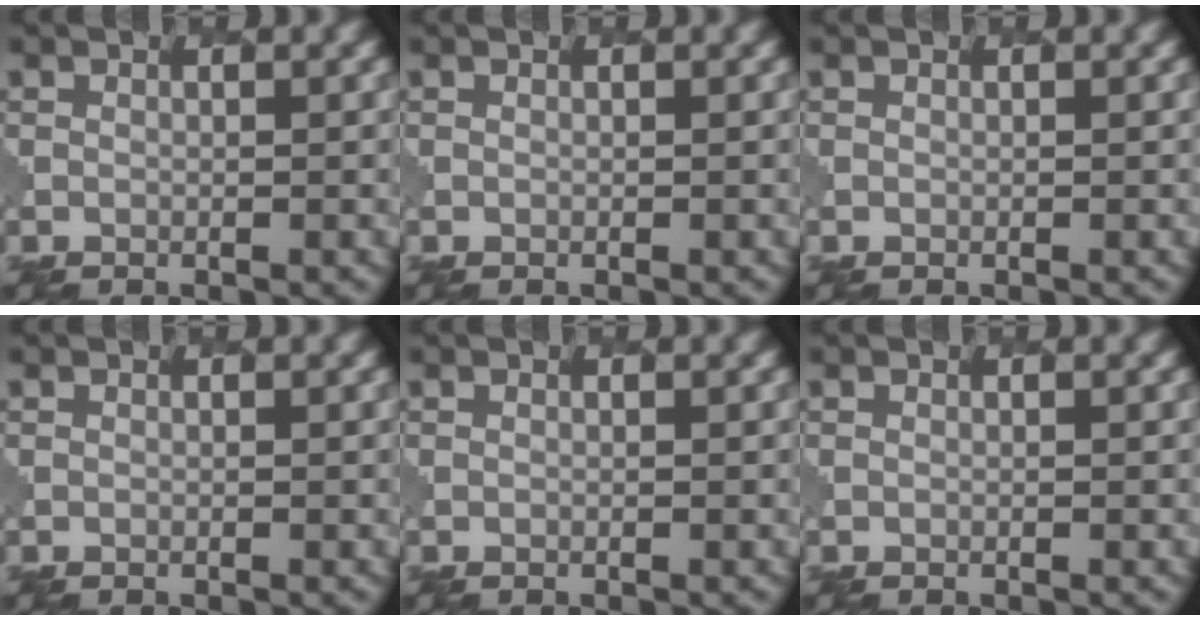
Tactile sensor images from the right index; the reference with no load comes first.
{"total": 0.0}
{"total": 0.0}
{"total": 0.0}
{"total": 0.0}
{"total": 0.0}